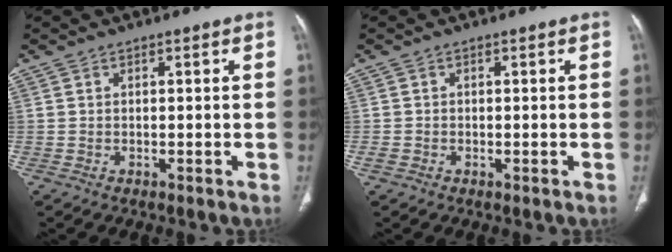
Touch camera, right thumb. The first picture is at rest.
{"total": 1.0, "force": [-0.4, 0.8, 0.5], "torque": [-0.013, 0.002, -0.006]}